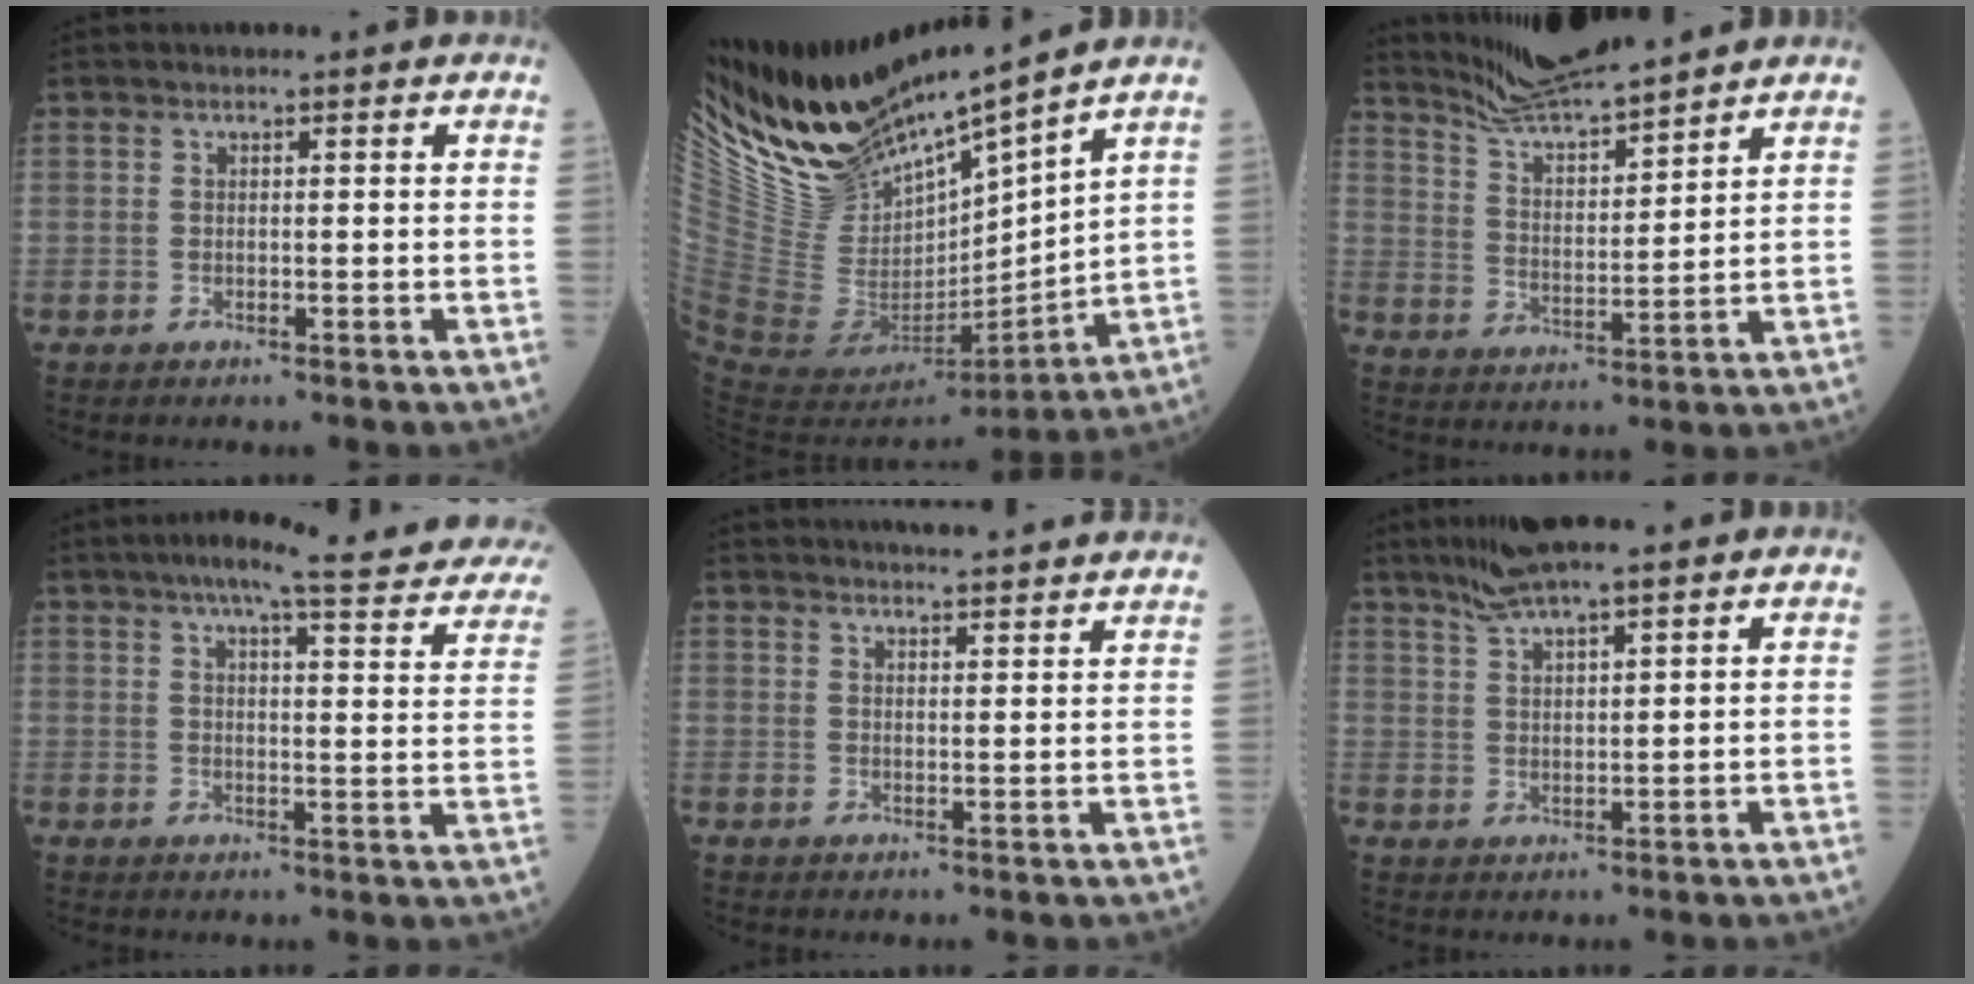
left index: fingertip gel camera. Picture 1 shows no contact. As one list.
[{"total": 17.5, "force": [16.1, 0.7, 6.9], "torque": [-0.133, -0.031, 0.330]}, {"total": 9.8, "force": [9.2, -0.1, 3.3], "torque": [-0.071, 0.008, 0.179]}, {"total": 24.0, "force": [20.7, 2.5, 11.8], "torque": [-0.158, -0.027, 0.236]}, {"total": 13.1, "force": [12.5, 0.1, 4.1], "torque": [-0.057, 0.001, 0.147]}, {"total": 6.2, "force": [5.1, 0.0, 3.6], "torque": [-0.072, 0.023, 0.099]}]